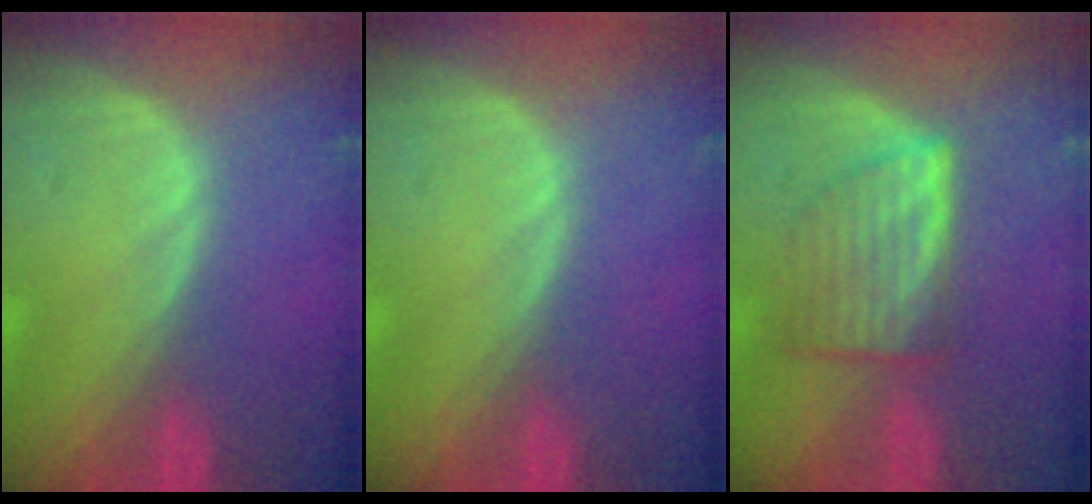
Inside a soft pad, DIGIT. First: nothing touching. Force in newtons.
{"total": 0.0}
{"total": 6.3, "press": 6.0, "slide": 1.7}